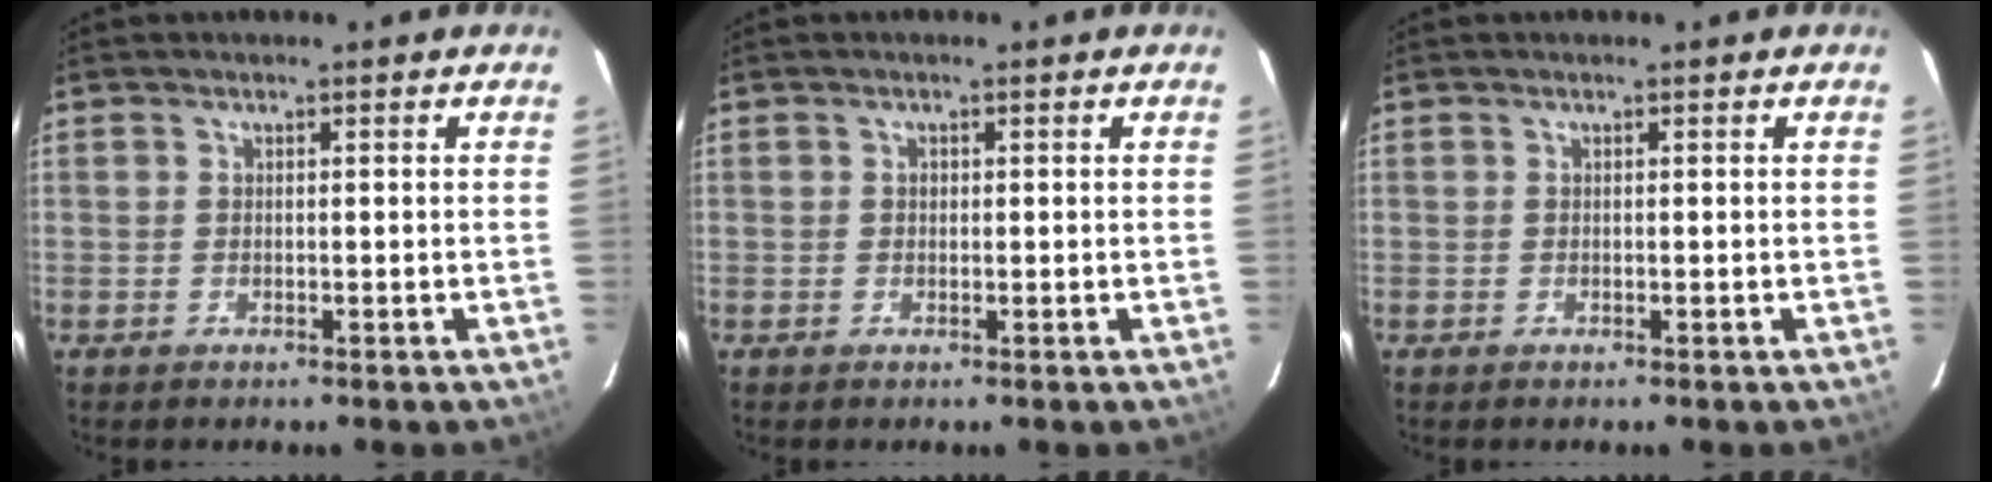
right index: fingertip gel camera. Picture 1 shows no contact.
{"total": 0.6, "force": [0.1, 0.5, 0.1], "torque": [0.000, 0.002, 0.001]}
{"total": 0.0}